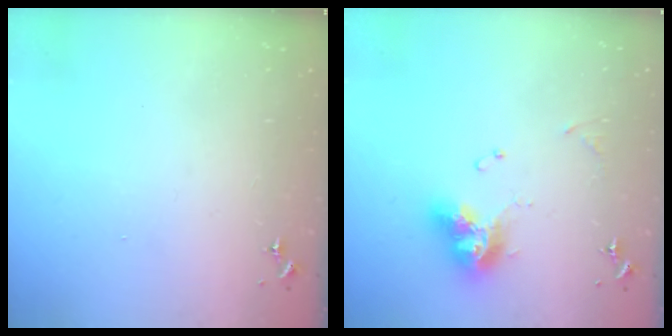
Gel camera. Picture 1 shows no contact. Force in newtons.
{"total": 11.7, "press": 11.7, "slide": 1.2}